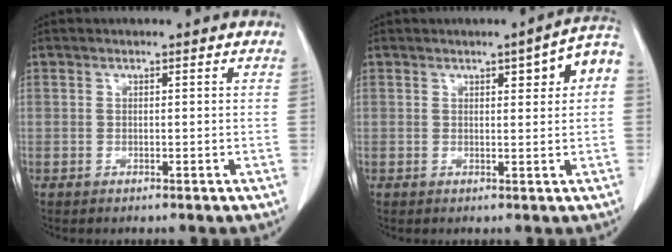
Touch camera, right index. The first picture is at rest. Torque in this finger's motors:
{"motor_torque": [0.64, 0.12, 0.11, 0.03]}